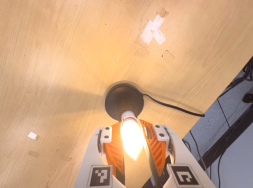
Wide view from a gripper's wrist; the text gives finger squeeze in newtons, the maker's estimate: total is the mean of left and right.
{"total": 13.8, "left": 13.4, "right": 14.2}